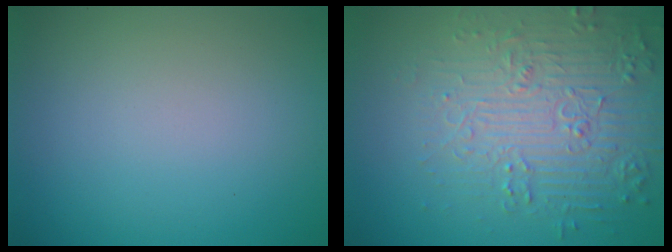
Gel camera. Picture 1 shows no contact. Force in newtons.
{"total": 5.5, "press": 5.1, "slide": 2.0}